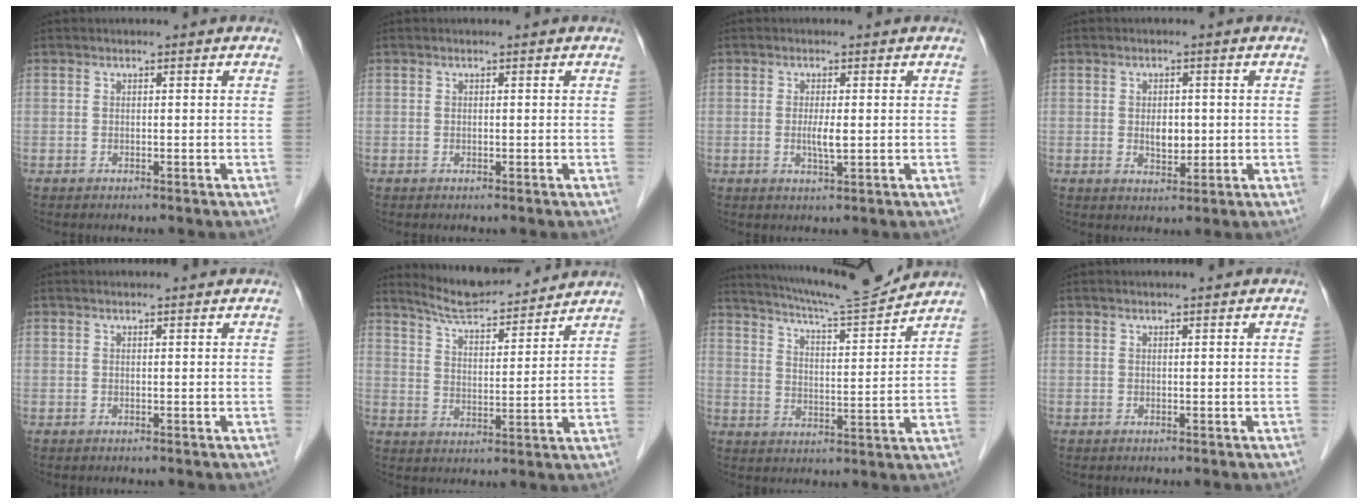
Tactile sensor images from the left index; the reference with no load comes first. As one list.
[{"total": 0.0}, {"total": 2.5, "force": [-0.2, 0.3, 2.4], "torque": [-0.051, -0.006, -0.003]}, {"total": 3.2, "force": [-0.1, 1.9, 2.6], "torque": [-0.043, -0.004, 0.003]}, {"total": 1.7, "force": [1.6, 0.1, 0.5], "torque": [-0.009, 0.013, 0.022]}, {"total": 11.7, "force": [11.2, 1.2, 3.4], "torque": [-0.062, 0.009, 0.175]}, {"total": 13.2, "force": [12.5, -0.4, 4.2], "torque": [-0.077, -0.010, 0.188]}, {"total": 1.1, "force": [1.0, -0.1, 0.5], "torque": [-0.004, 0.006, 0.019]}]